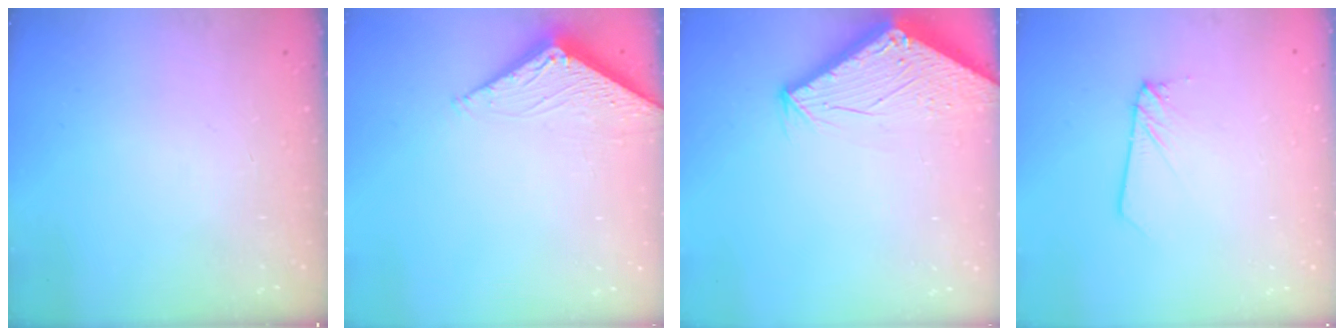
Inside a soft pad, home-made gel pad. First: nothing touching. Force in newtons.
{"total": 2.8, "press": 2.8, "slide": 0.3}
{"total": 2.7, "press": 2.7, "slide": 0.1}
{"total": 2.3, "press": 2.3, "slide": 0.1}